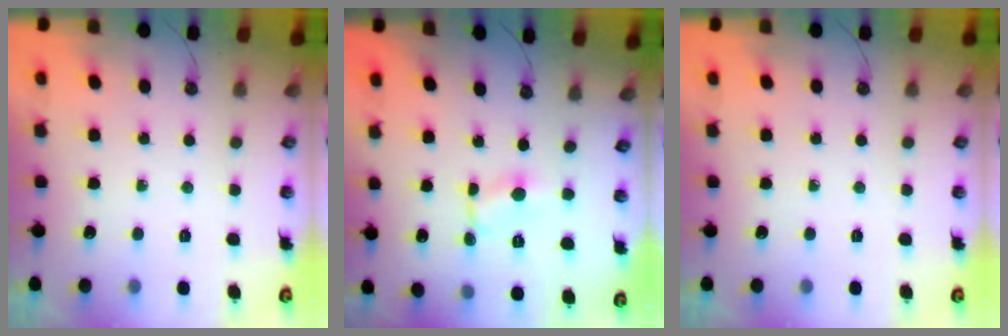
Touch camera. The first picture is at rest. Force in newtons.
{"total": 0.9, "press": 0.8, "slide": 0.2}
{"total": 0.0}